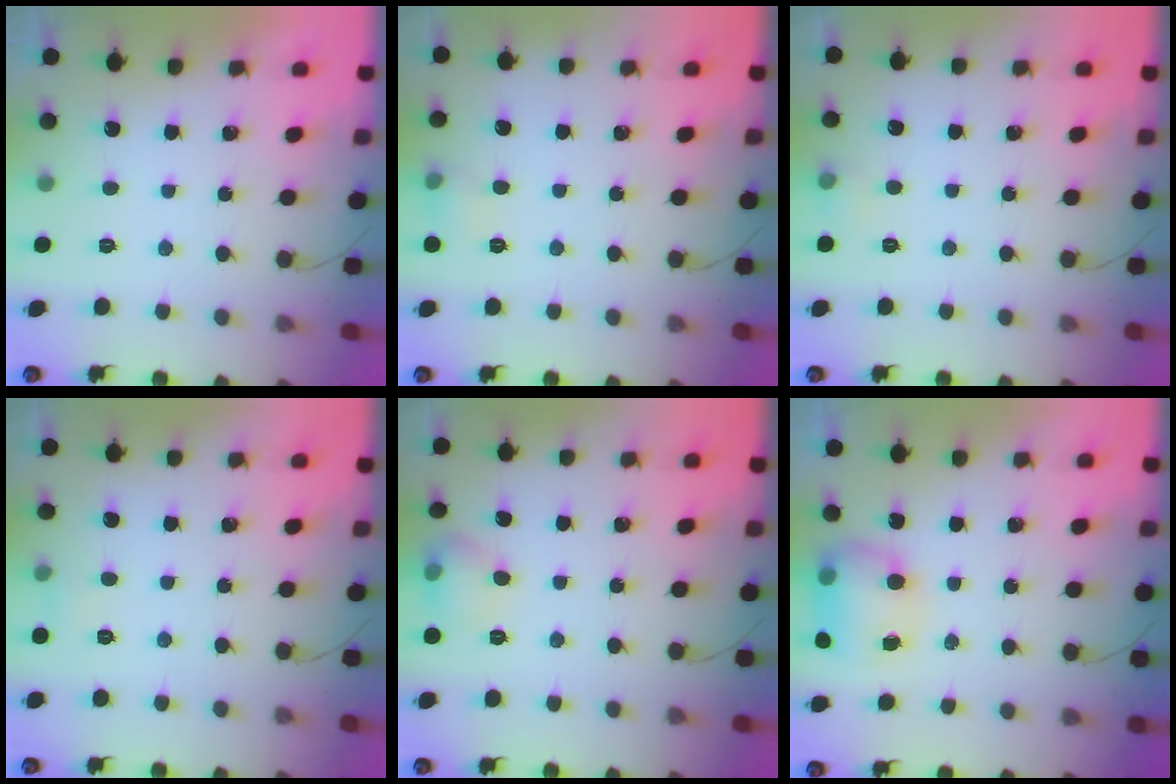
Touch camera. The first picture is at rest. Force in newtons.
{"total": 4.8, "press": 4.6, "slide": 1.4}
{"total": 5.0, "press": 3.7, "slide": 3.3}
{"total": 3.4, "press": 3.2, "slide": 1.2}
{"total": 9.3, "press": 6.9, "slide": 6.2}
{"total": 8.8, "press": 8.4, "slide": 2.8}